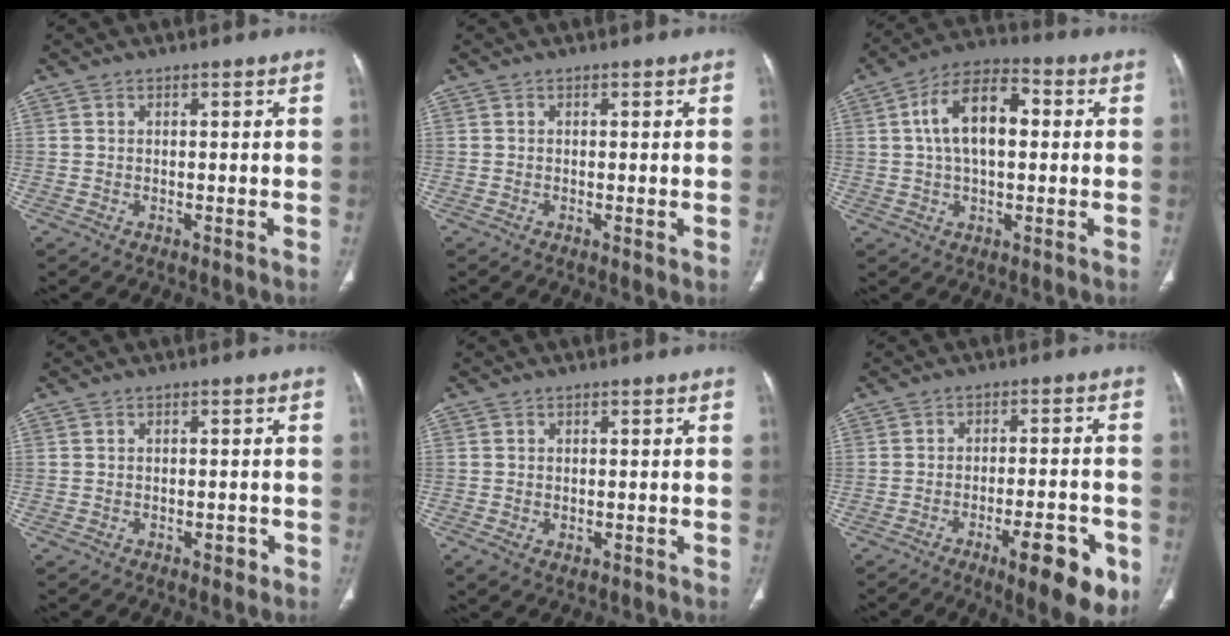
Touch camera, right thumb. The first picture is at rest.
{"total": 0.7, "force": [-0.1, 0.2, 0.6], "torque": [-0.015, -0.004, -0.004]}
{"total": 12.6, "force": [1.8, 6.8, 10.4], "torque": [-0.177, 0.026, 0.024]}
{"total": 1.6, "force": [-0.8, 1.0, 1.0], "torque": [-0.009, 0.002, -0.010]}
{"total": 2.4, "force": [-0.7, 1.7, 1.6], "torque": [-0.031, -0.002, -0.005]}
{"total": 12.3, "force": [-5.7, 3.4, 10.4], "torque": [-0.127, 0.015, -0.073]}